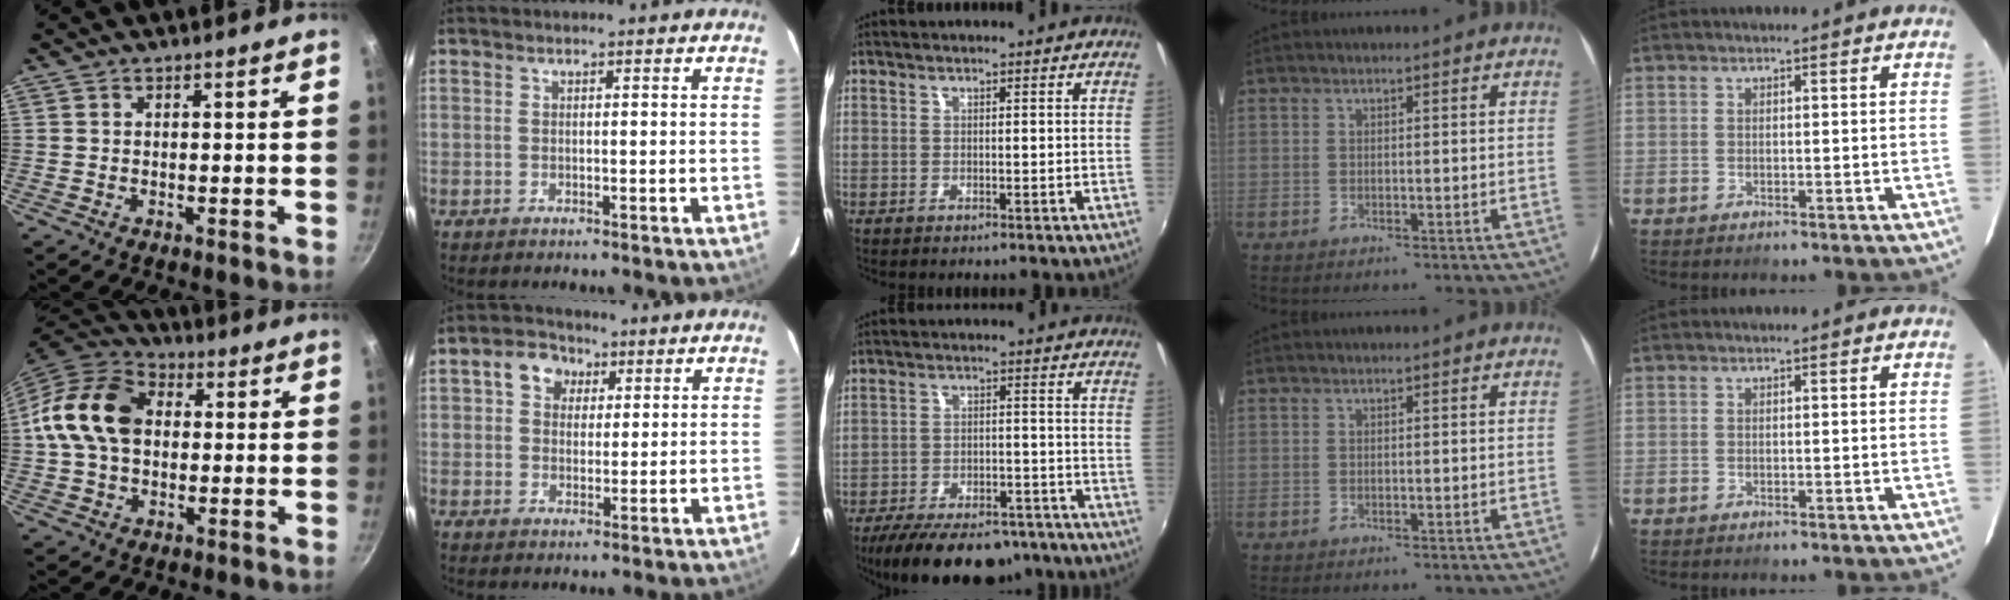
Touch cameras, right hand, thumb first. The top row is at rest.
{"thumb": {"total": 15.2, "force": [1.3, 11.0, 10.3], "torque": [-0.167, 0.026, 0.005]}, "index": {"total": 6.0, "force": [2.4, 4.9, 2.6], "torque": [-0.045, 0.020, 0.039]}, "middle": {"total": 19.1, "force": [-15.0, 7.5, 9.1], "torque": [-0.182, -0.017, -0.210]}}